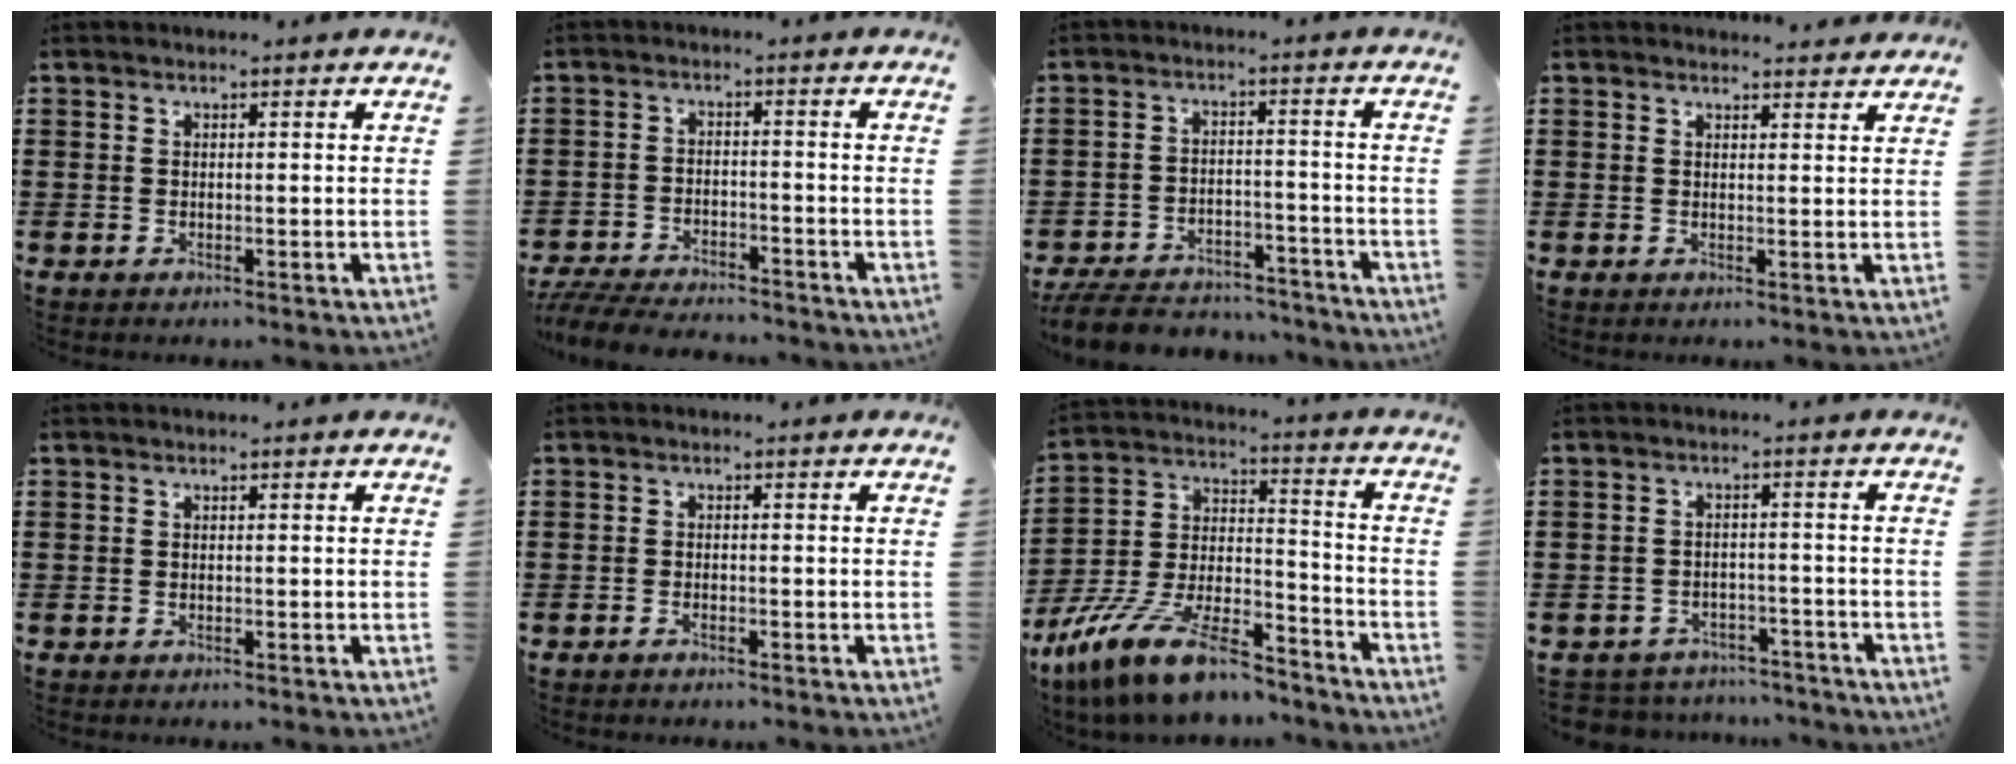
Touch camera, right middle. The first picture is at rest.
{"total": 5.5, "force": [-5.3, 0.7, 1.2], "torque": [-0.028, 0.002, -0.106]}
{"total": 6.5, "force": [-6.3, 1.1, 1.2], "torque": [-0.032, 0.009, -0.126]}
{"total": 1.6, "force": [1.6, 0.3, 0.0], "torque": [0.004, -0.001, 0.028]}
{"total": 0.0}
{"total": 0.8, "force": [-0.7, 0.1, 0.4], "torque": [-0.012, -0.006, -0.011]}
{"total": 13.9, "force": [-11.3, 2.8, 7.6], "torque": [-0.150, 0.034, -0.215]}
{"total": 3.3, "force": [-3.3, 0.5, -0.3], "torque": [-0.004, 0.001, -0.072]}